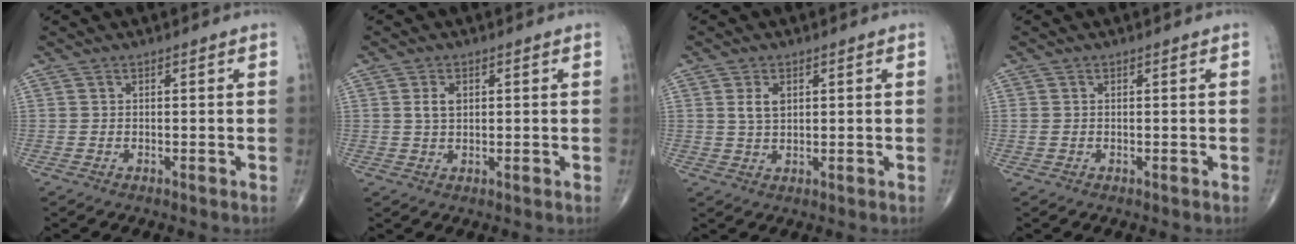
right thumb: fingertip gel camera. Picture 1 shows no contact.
{"total": 2.9, "force": [0.7, 1.8, 2.1], "torque": [-0.036, -0.001, 0.015]}
{"total": 3.5, "force": [1.1, 2.1, 2.5], "torque": [-0.043, -0.004, 0.023]}
{"total": 0.8, "force": [0.0, 0.6, 0.5], "torque": [-0.013, 0.005, 0.003]}